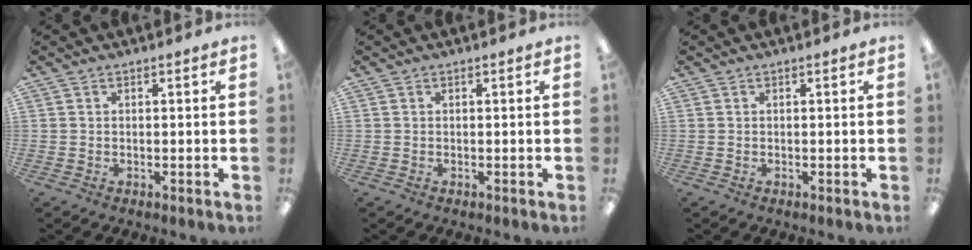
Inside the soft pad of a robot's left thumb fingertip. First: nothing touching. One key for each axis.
{"total": 0.0}
{"total": 0.0}